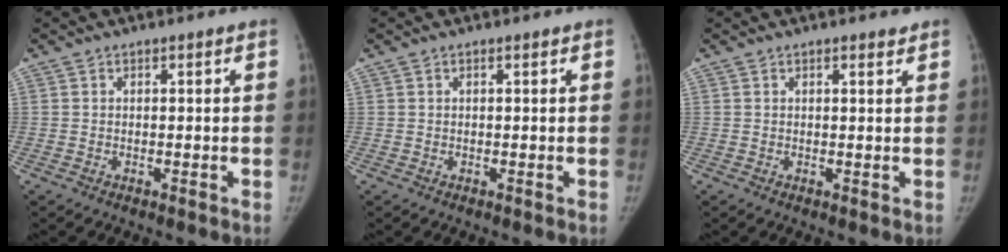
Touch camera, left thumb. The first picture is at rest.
{"total": 0.0}
{"total": 1.2, "force": [0.9, 0.2, 0.7], "torque": [-0.009, -0.006, 0.014]}